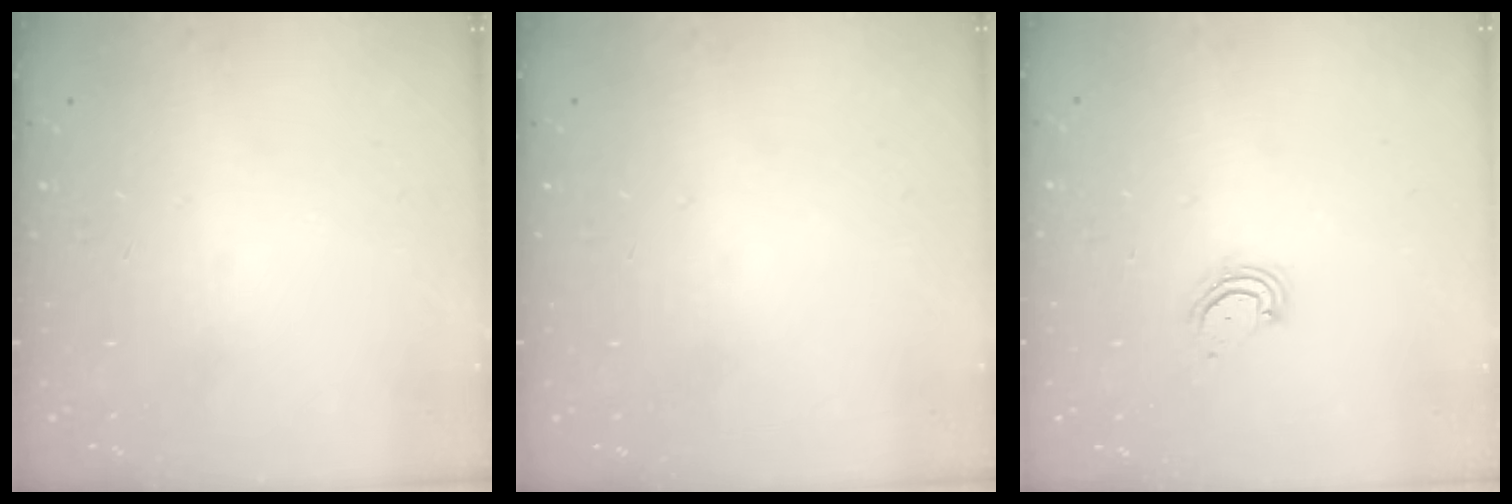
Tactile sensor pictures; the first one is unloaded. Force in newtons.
{"total": 0.0}
{"total": 3.8, "press": 3.8, "slide": 0.5}